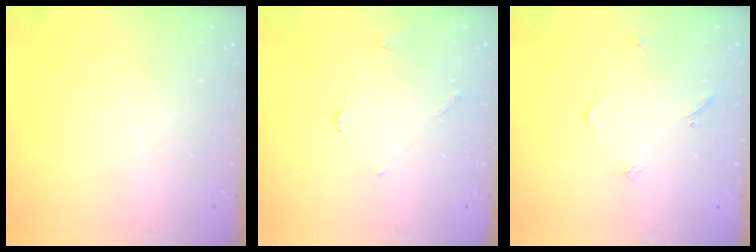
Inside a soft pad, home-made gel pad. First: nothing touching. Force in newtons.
{"total": 2.7, "press": 2.7, "slide": 0.3}
{"total": 2.9, "press": 2.9, "slide": 0.5}